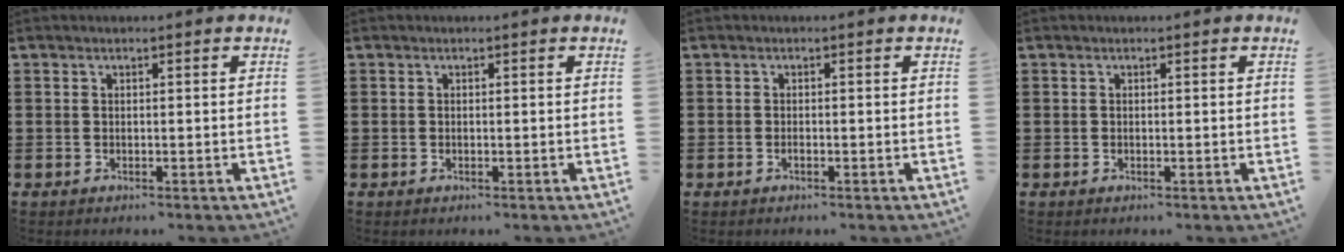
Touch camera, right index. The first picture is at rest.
{"total": 0.0}
{"total": 0.6, "force": [-0.3, 0.1, 0.5], "torque": [-0.010, -0.003, -0.005]}
{"total": 0.0}